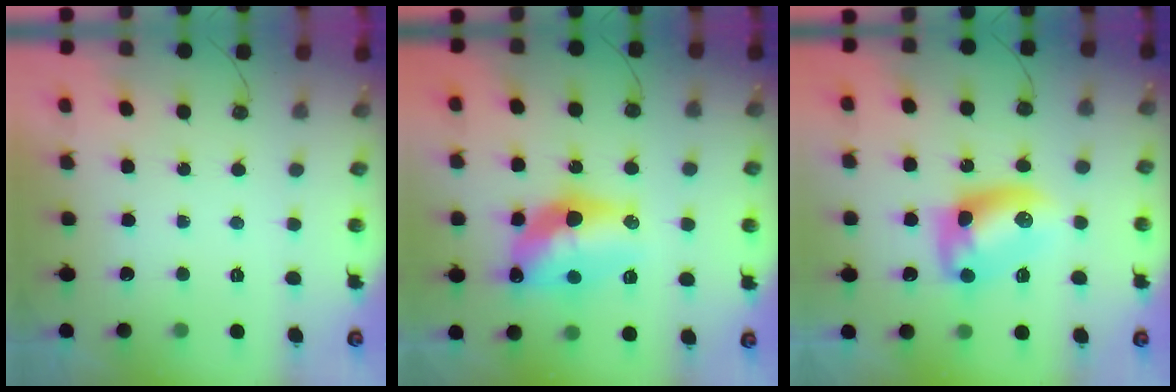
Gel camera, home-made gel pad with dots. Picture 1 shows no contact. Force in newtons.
{"total": 14.6, "press": 14.5, "slide": 1.4}
{"total": 11.4, "press": 11.3, "slide": 0.3}